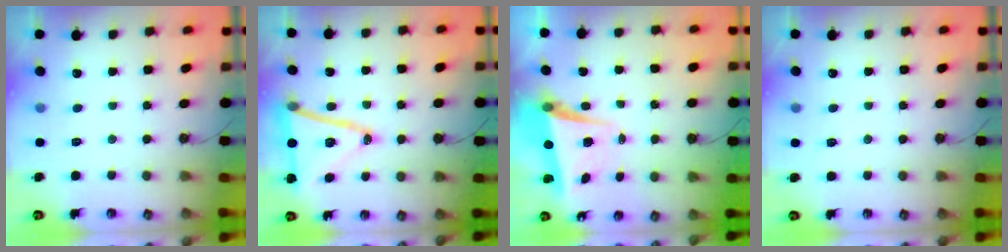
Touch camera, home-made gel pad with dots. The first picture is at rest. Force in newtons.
{"total": 18.1, "press": 17.7, "slide": 3.8}
{"total": 6.0, "press": 5.7, "slide": 2.0}
{"total": 2.4, "press": 1.7, "slide": 1.7}